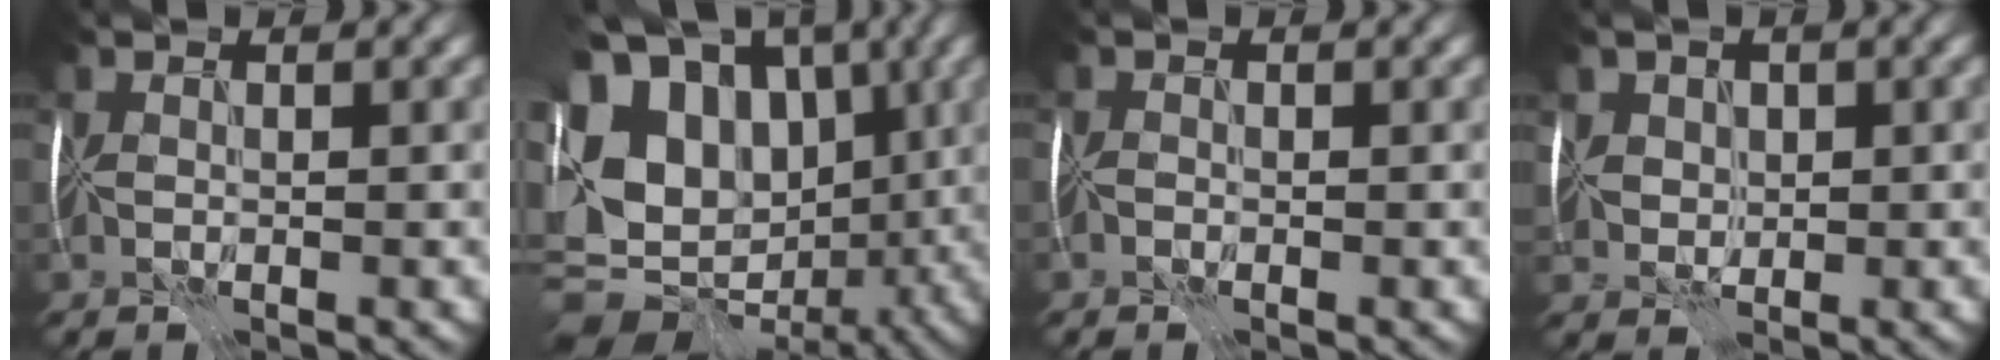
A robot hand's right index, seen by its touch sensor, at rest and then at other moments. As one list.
[{"total": 16.6, "force": [2.7, 13.0, 10.0], "torque": [-0.191, 0.014, 0.045]}, {"total": 0.7, "force": [-0.6, -0.2, -0.3], "torque": [0.010, 0.002, -0.012]}, {"total": 4.0, "force": [2.2, 3.0, 1.5], "torque": [-0.032, 0.019, 0.029]}]